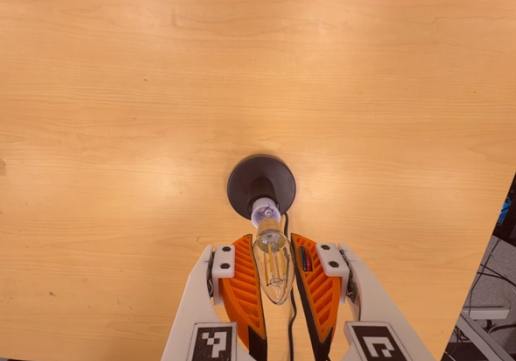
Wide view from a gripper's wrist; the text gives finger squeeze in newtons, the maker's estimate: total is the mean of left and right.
{"total": 12.7, "left": 14.0, "right": 11.4}